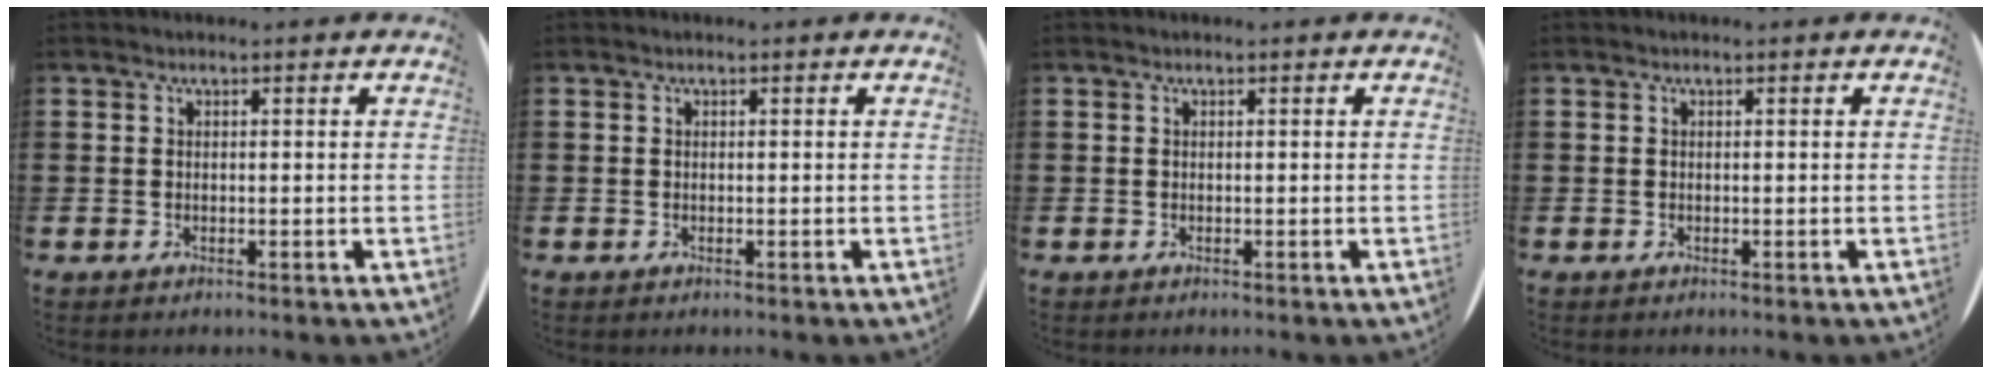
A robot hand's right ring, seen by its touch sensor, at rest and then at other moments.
{"total": 0.0}
{"total": 0.0}
{"total": 0.0}